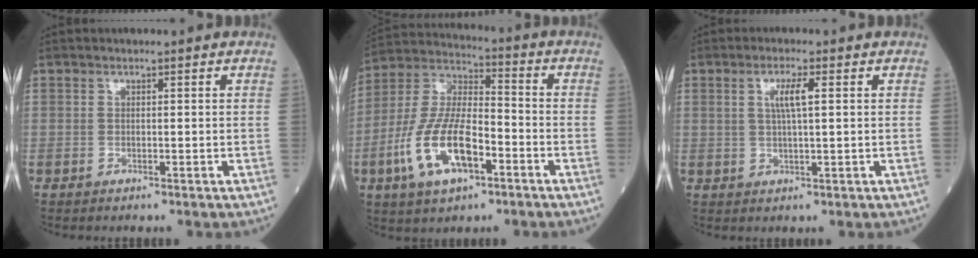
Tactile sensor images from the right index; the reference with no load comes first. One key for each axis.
{"total": 14.6, "fx": -5.5, "fy": 5.6, "fz": 12.3, "tx": -0.263, "ty": 0.005, "tz": -0.102}
{"total": 3.8, "fx": 1.1, "fy": 0.3, "fz": 3.6, "tx": -0.071, "ty": 0.002, "tz": 0.020}